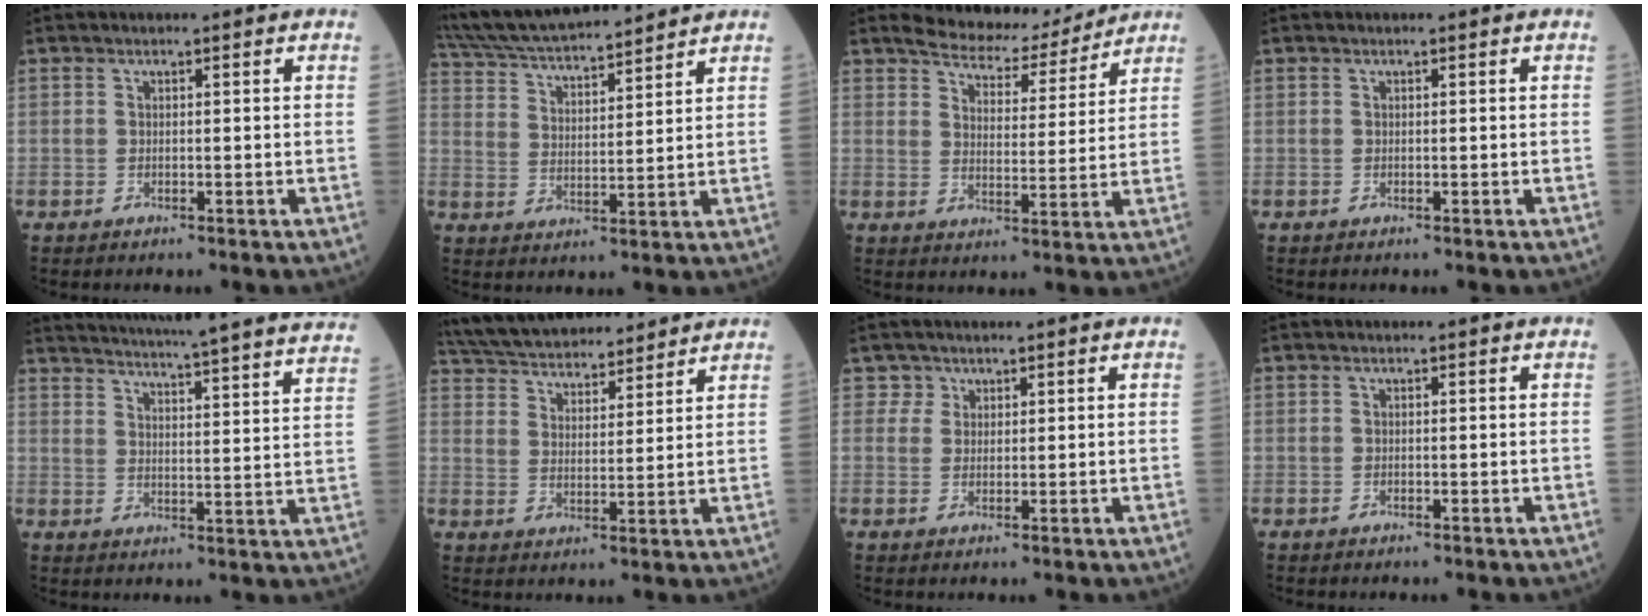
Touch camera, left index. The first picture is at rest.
{"total": 16.1, "force": [14.9, 1.4, 6.0], "torque": [-0.114, 0.029, 0.255]}
{"total": 9.2, "force": [8.8, 2.2, 1.8], "torque": [-0.031, 0.000, 0.129]}
{"total": 0.0}
{"total": 32.4, "force": [30.2, 0.5, 11.9], "torque": [-0.189, -0.078, 0.363]}
{"total": 19.5, "force": [17.7, 4.5, 6.8], "torque": [-0.130, 0.039, 0.277]}
{"total": 1.8, "force": [1.2, 1.2, -0.6], "torque": [0.020, 0.007, 0.016]}
{"total": 0.0}